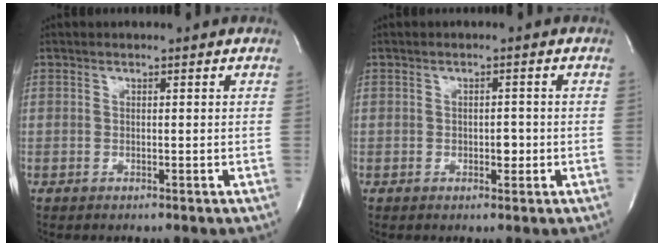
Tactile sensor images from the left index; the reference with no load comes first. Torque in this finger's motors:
{"motor_torque": [-0.30, 0.12, 0.00, 0.00]}